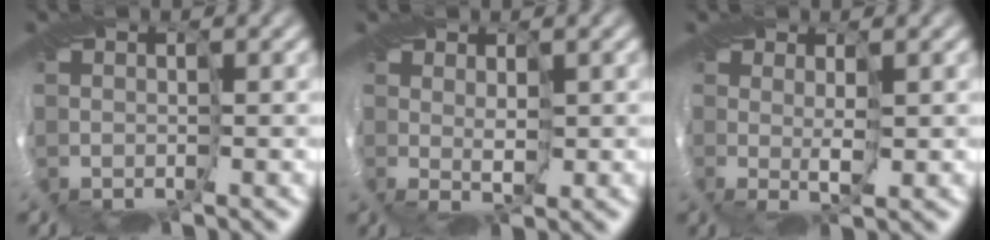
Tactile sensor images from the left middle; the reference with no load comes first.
{"total": 1.1, "force": [1.0, -0.6, -0.1], "torque": [0.000, 0.000, 0.020]}
{"total": 1.6, "force": [0.9, -1.3, -0.2], "torque": [-0.001, -0.004, 0.020]}